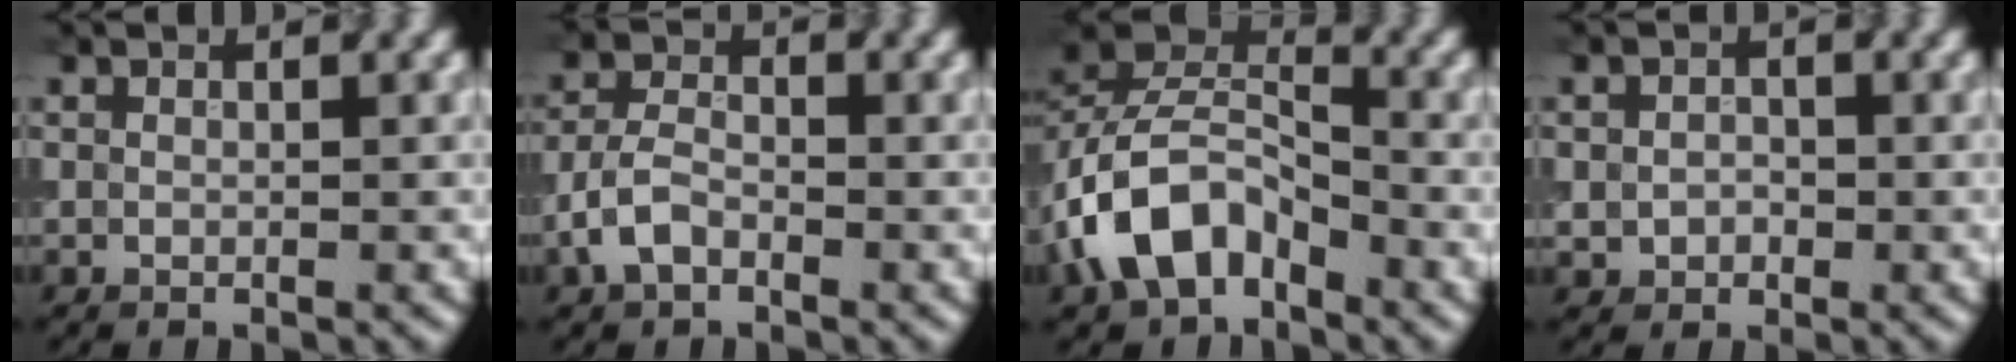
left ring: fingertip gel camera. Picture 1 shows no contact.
{"total": 3.0, "force": [-1.5, 1.7, 1.9], "torque": [-0.037, 0.007, -0.039]}
{"total": 7.3, "force": [-3.4, 4.5, 4.7], "torque": [-0.080, 0.006, -0.072]}
{"total": 1.8, "force": [-0.2, 1.5, 0.9], "torque": [-0.013, -0.003, -0.007]}